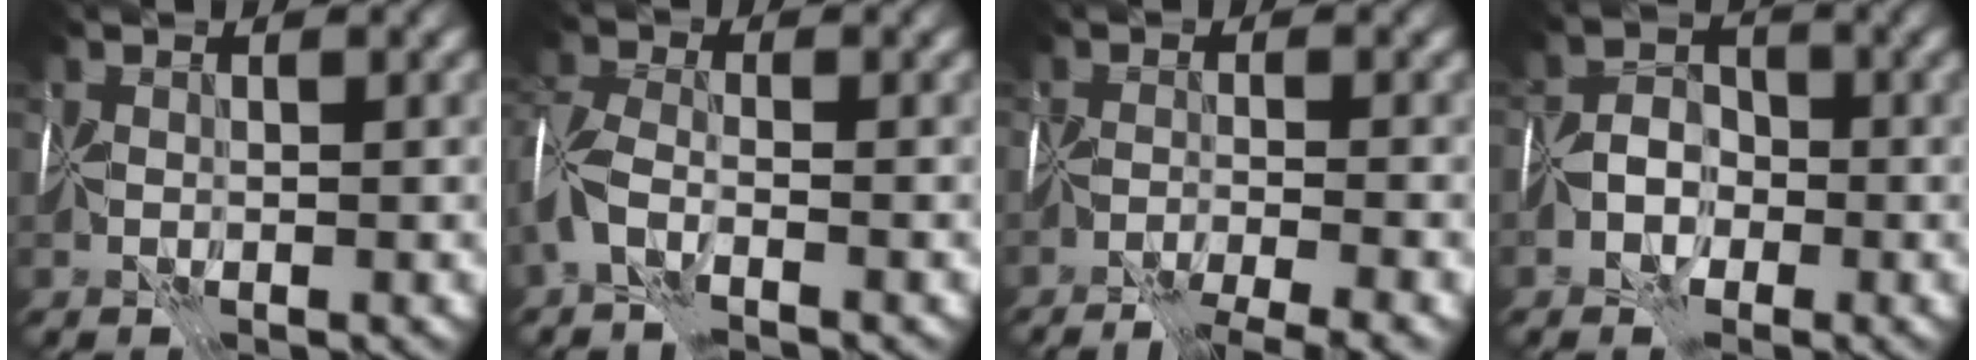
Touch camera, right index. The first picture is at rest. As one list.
[{"total": 3.9, "force": [-2.4, 1.6, 2.6], "torque": [-0.058, 0.006, -0.061]}, {"total": 6.9, "force": [-5.6, 1.2, 3.8], "torque": [-0.053, -0.012, -0.076]}, {"total": 3.3, "force": [-1.5, 2.4, 1.6], "torque": [-0.010, 0.013, -0.036]}]